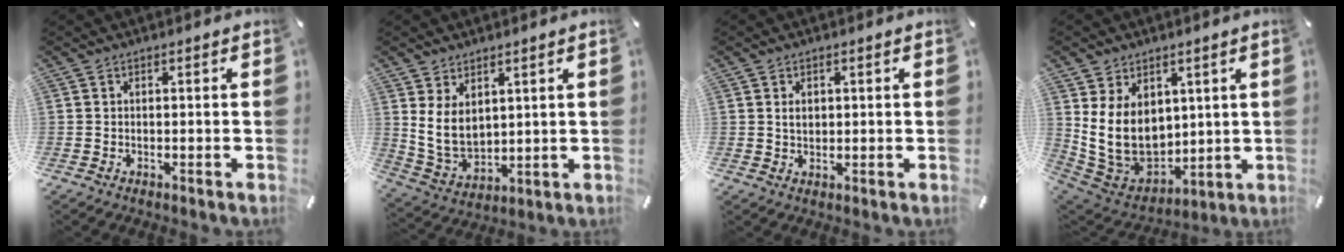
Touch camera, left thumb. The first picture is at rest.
{"total": 8.1, "force": [3.5, 5.8, 4.4], "torque": [-0.109, -0.025, 0.063]}
{"total": 2.3, "force": [0.6, 1.7, 1.4], "torque": [-0.024, 0.002, 0.009]}
{"total": 13.6, "force": [2.7, 11.0, 7.6], "torque": [-0.162, -0.030, 0.057]}